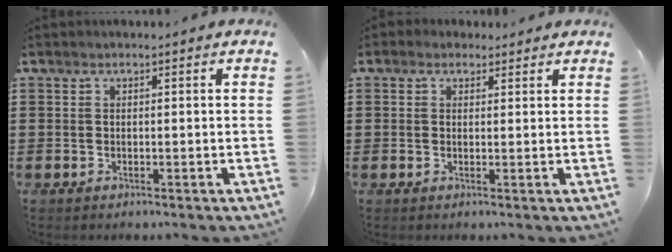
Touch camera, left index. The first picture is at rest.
{"total": 1.6, "force": [1.1, 1.1, 0.3], "torque": [-0.011, 0.008, 0.022]}